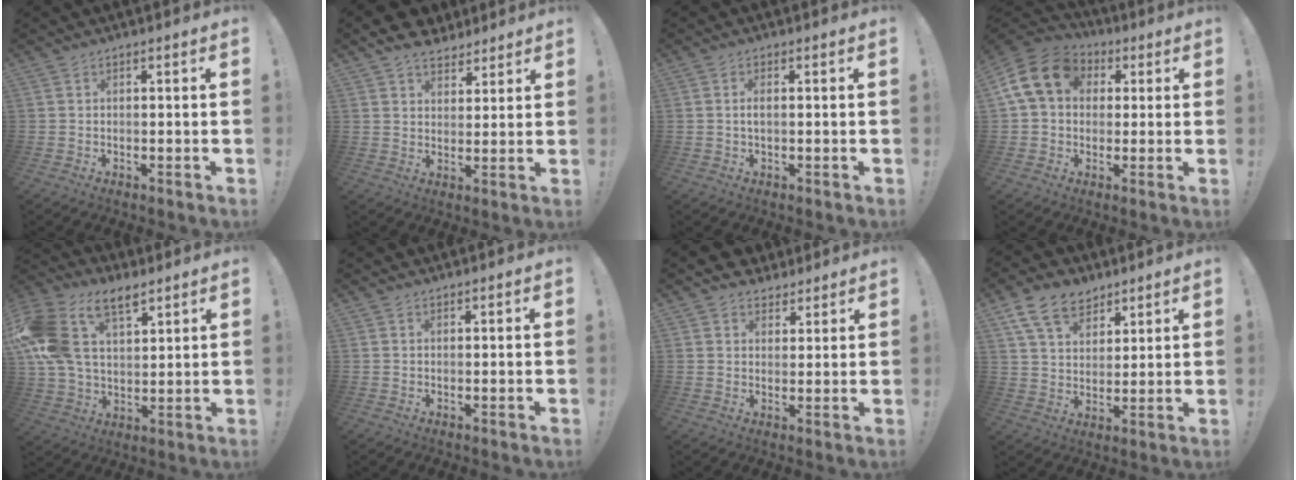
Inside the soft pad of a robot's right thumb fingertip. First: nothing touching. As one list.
[{"total": 7.5, "force": [5.8, 4.3, 2.1], "torque": [-0.034, -0.032, 0.111]}, {"total": 1.9, "force": [-0.1, 0.6, 1.8], "torque": [-0.034, 0.004, -0.002]}, {"total": 15.0, "force": [4.1, 11.5, 8.6], "torque": [-0.134, 0.002, 0.081]}, {"total": 18.5, "force": [9.2, 11.5, 11.1], "torque": [-0.223, -0.041, 0.173]}, {"total": 0.7, "force": [0.7, 0.1, -0.1], "torque": [0.005, -0.003, 0.013]}, {"total": 4.9, "force": [3.6, 3.3, 0.5], "torque": [-0.007, -0.022, 0.069]}, {"total": 12.7, "force": [8.3, 8.0, 5.3], "torque": [-0.096, -0.041, 0.161]}]